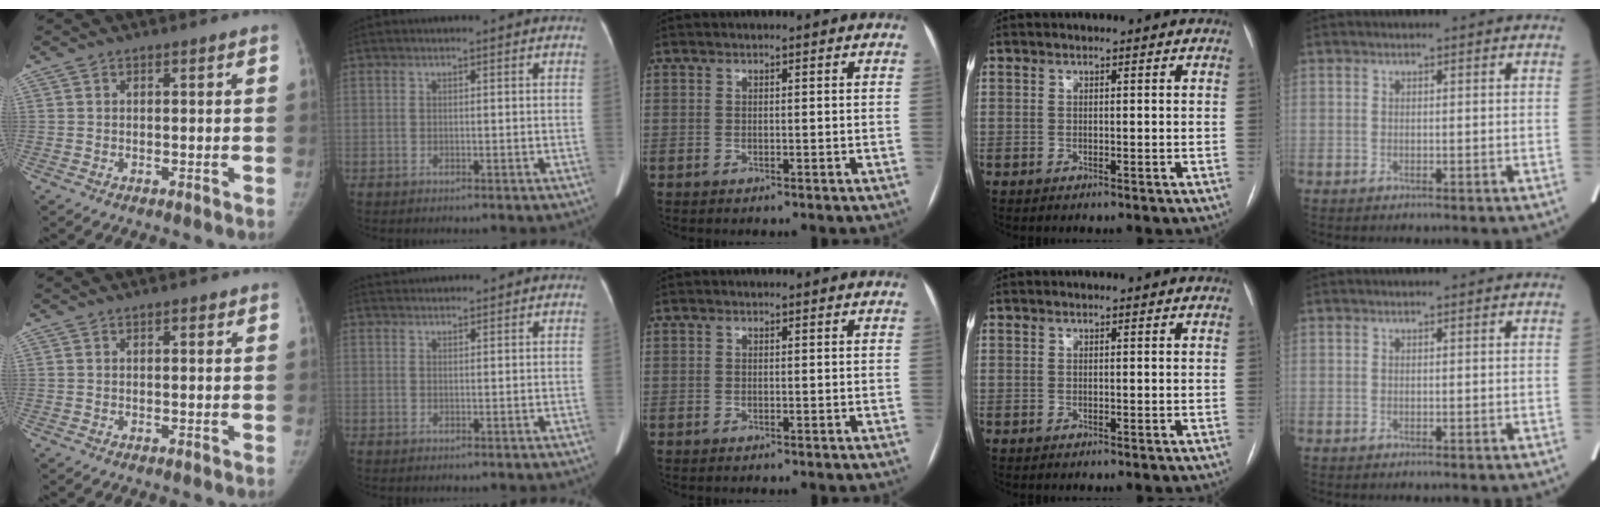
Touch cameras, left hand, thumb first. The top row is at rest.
{"thumb": {"total": 1.4, "force": [0.8, 0.7, 0.9], "torque": [-0.007, -0.001, 0.008]}, "index": {"total": 3.2, "force": [3.1, 0.4, 0.1], "torque": [-0.008, 0.032, 0.050]}}